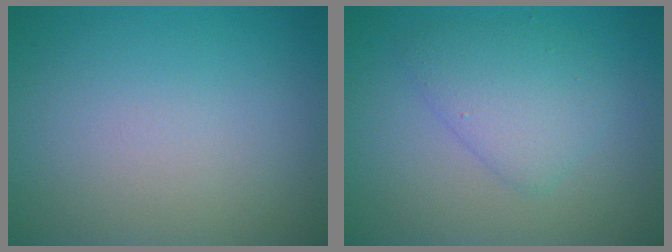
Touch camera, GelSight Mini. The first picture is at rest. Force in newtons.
{"total": 3.1, "press": 3.1, "slide": 0.1}